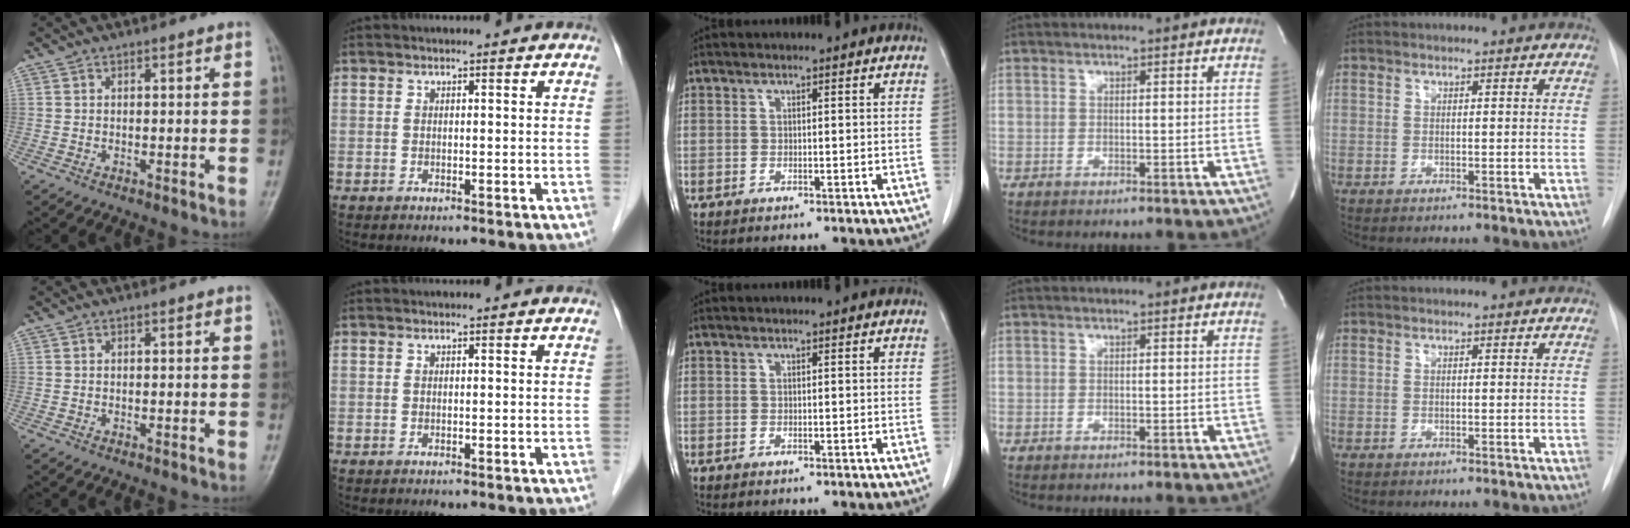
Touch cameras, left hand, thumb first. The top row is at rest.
{}